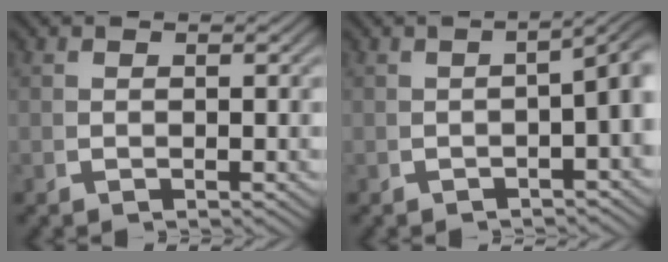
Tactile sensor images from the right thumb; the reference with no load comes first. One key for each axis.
{"total": 5.2, "fx": -0.1, "fy": 2.3, "fz": 4.7, "tx": -0.049, "ty": 0.012, "tz": -0.009}